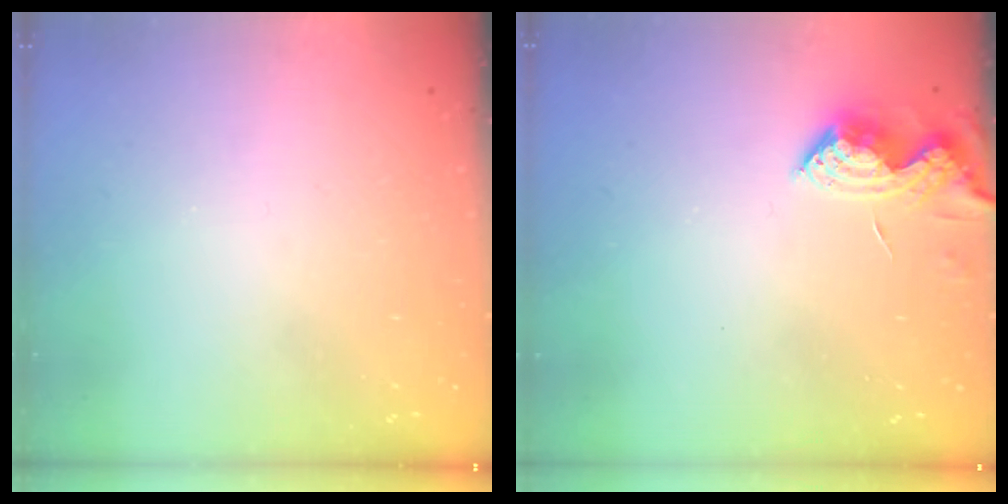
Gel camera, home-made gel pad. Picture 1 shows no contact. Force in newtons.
{"total": 7.9, "press": 7.9, "slide": 0.8}